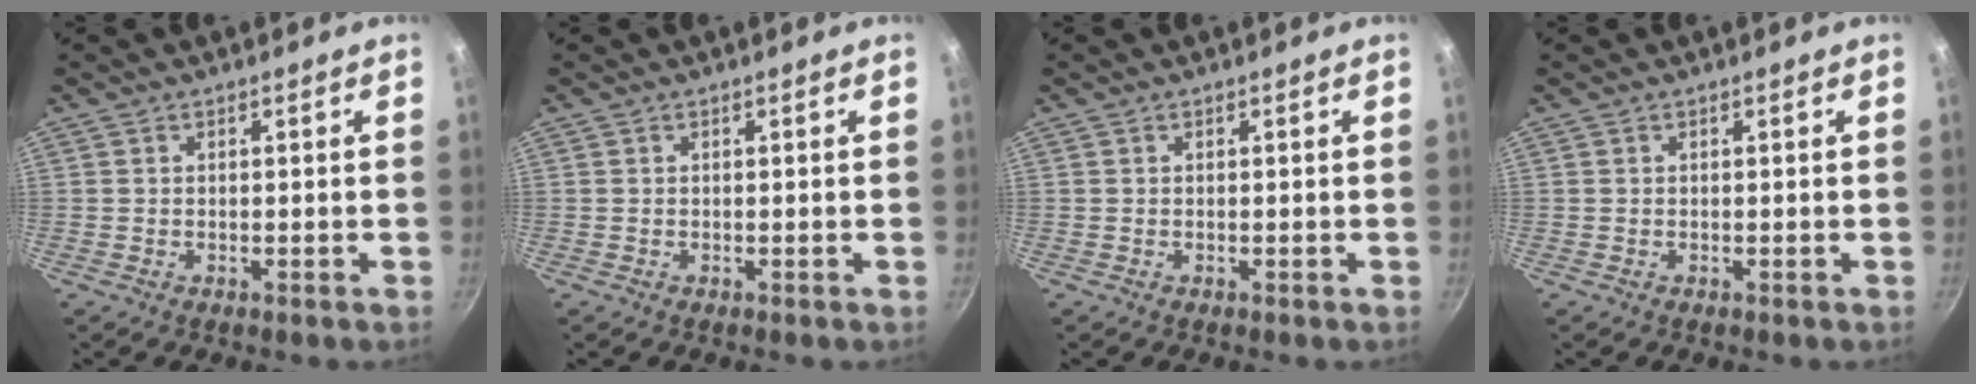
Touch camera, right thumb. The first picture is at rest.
{"total": 0.0}
{"total": 0.0}
{"total": 0.0}